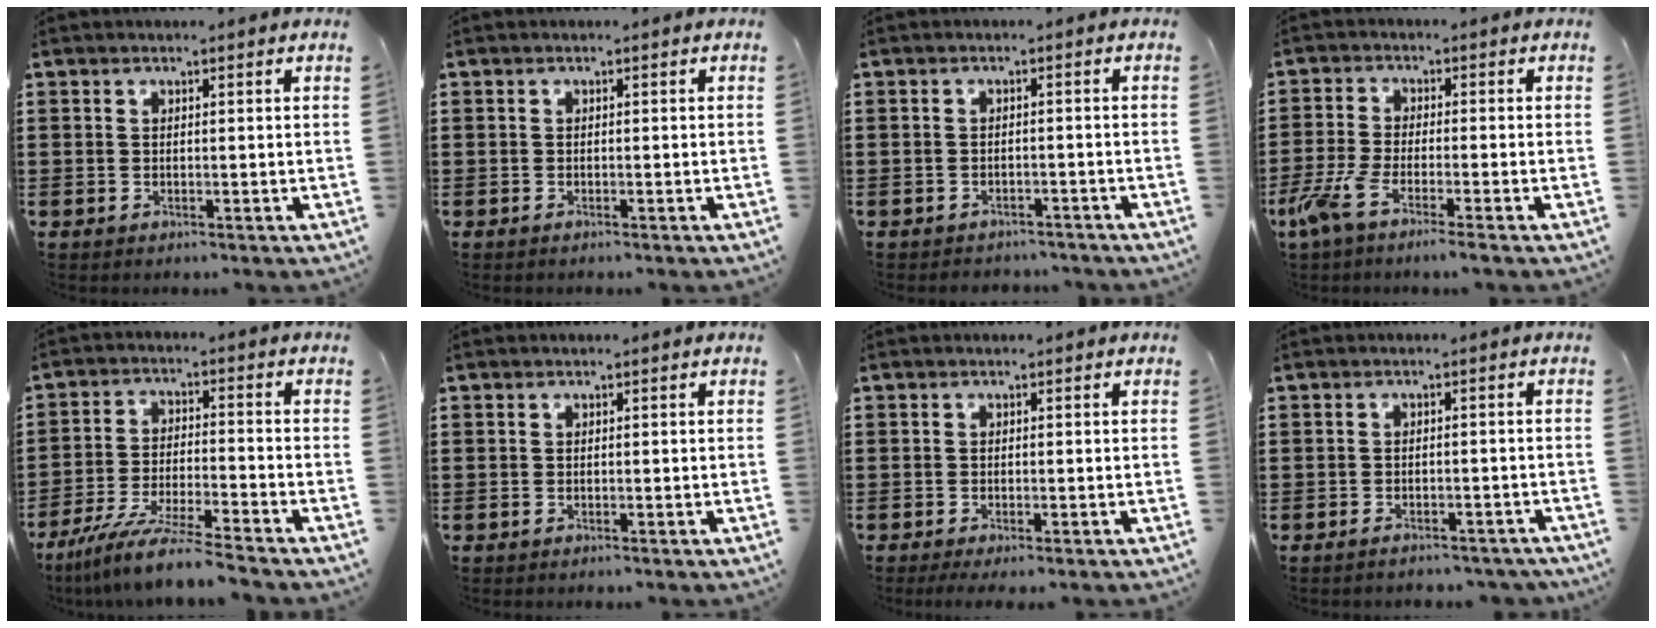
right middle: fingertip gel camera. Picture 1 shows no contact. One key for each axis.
{"total": 0.0}
{"total": 1.6, "fx": -1.6, "fy": 0.3, "fz": -0.1, "tx": -0.004, "ty": 0.001, "tz": -0.036}
{"total": 5.1, "fx": -3.4, "fy": 0.6, "fz": 3.7, "tx": -0.104, "ty": -0.020, "tz": -0.071}
{"total": 8.9, "fx": -7.9, "fy": -0.3, "fz": 4.1, "tx": -0.088, "ty": -0.008, "tz": -0.156}
{"total": 0.0}
{"total": 0.8, "fx": -0.5, "fy": 0.0, "fz": 0.6, "tx": -0.009, "ty": -0.005, "tz": -0.009}
{"total": 2.0, "fx": -1.9, "fy": 0.3, "fz": 0.5, "tx": -0.011, "ty": 0.000, "tz": -0.038}